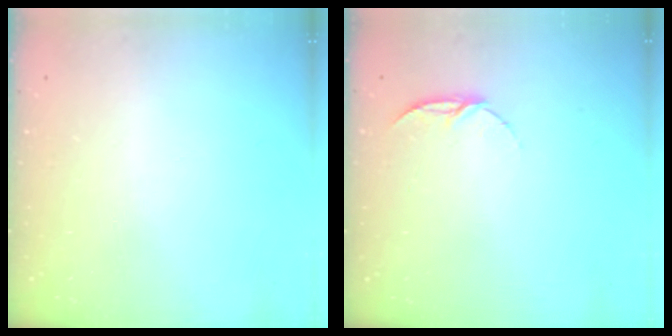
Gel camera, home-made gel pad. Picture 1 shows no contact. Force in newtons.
{"total": 6.9, "press": 6.9, "slide": 0.8}